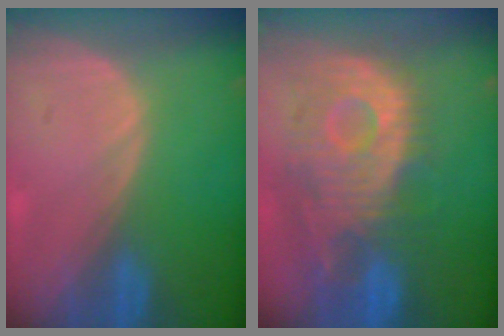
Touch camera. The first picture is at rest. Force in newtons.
{"total": 12.0, "press": 10.7, "slide": 5.5}